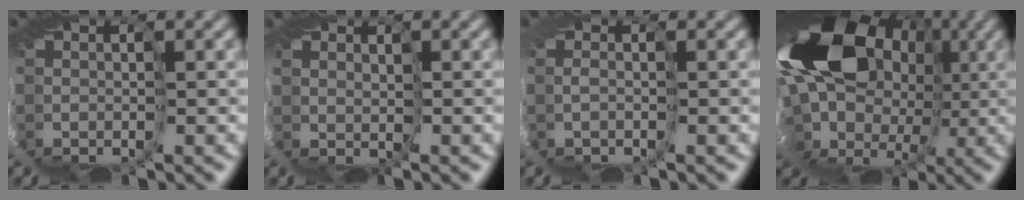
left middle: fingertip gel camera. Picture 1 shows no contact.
{"total": 1.4, "force": [1.2, 0.1, -0.6], "torque": [-0.004, 0.004, 0.013]}
{"total": 0.9, "force": [-0.2, -0.7, -0.4], "torque": [-0.011, -0.002, -0.008]}
{"total": 18.1, "force": [1.9, 13.5, 11.9], "torque": [-0.221, 0.005, -0.019]}